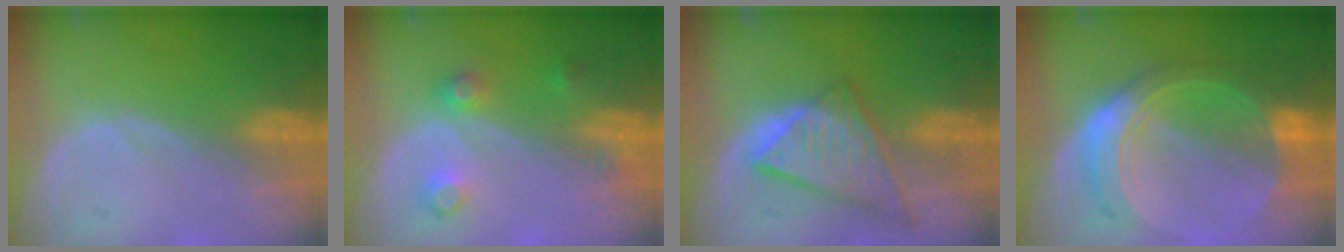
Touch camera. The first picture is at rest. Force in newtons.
{"total": 3.6, "press": 3.3, "slide": 1.4}
{"total": 8.9, "press": 7.7, "slide": 4.4}
{"total": 8.5, "press": 8.5, "slide": 0.6}